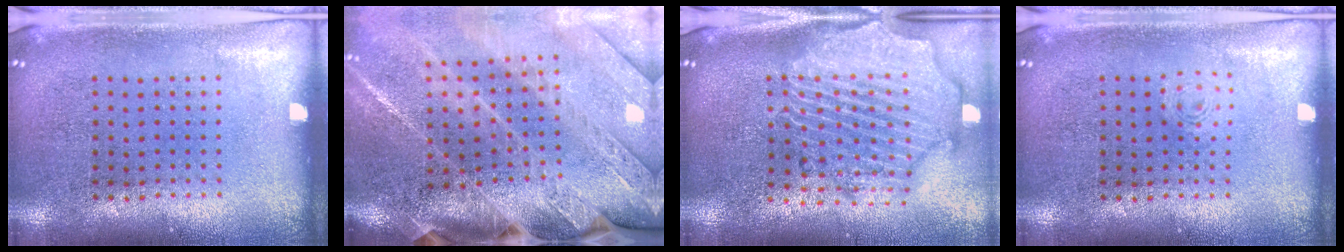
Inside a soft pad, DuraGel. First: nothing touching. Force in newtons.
{"total": 4.0, "press": 3.4, "slide": 2.2}
{"total": 3.0, "press": 2.6, "slide": 1.5}
{"total": 0.7, "press": 0.7, "slide": 0.1}